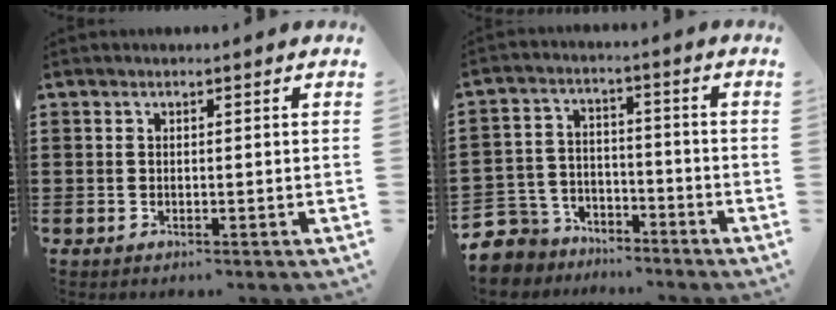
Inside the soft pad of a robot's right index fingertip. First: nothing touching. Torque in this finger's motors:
{"motor_torque": [-0.40, 0.68, -0.47, -0.21]}